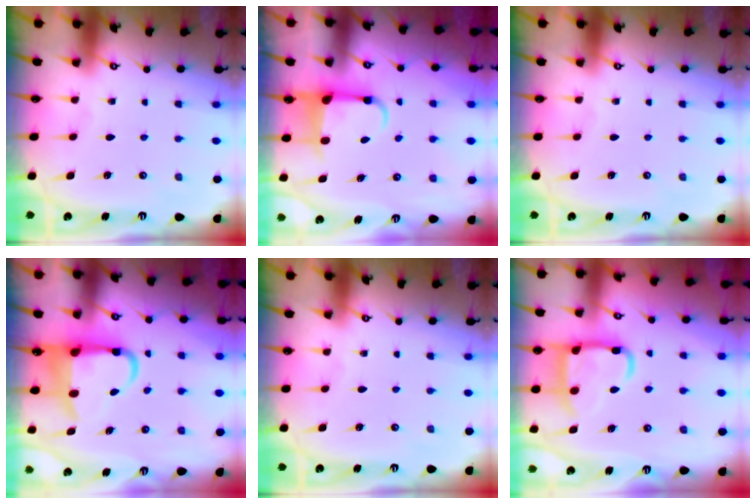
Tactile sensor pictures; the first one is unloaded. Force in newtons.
{"total": 6.5, "press": 6.4, "slide": 1.2}
{"total": 0.0}
{"total": 9.1, "press": 8.6, "slide": 2.8}
{"total": 0.0}
{"total": 14.5, "press": 14.4, "slide": 1.5}